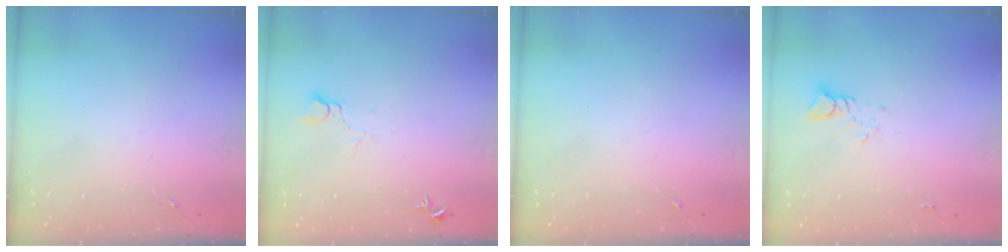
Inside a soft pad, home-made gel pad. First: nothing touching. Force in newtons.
{"total": 3.3, "press": 3.3, "slide": 0.3}
{"total": 0.0}
{"total": 3.8, "press": 3.8, "slide": 0.2}